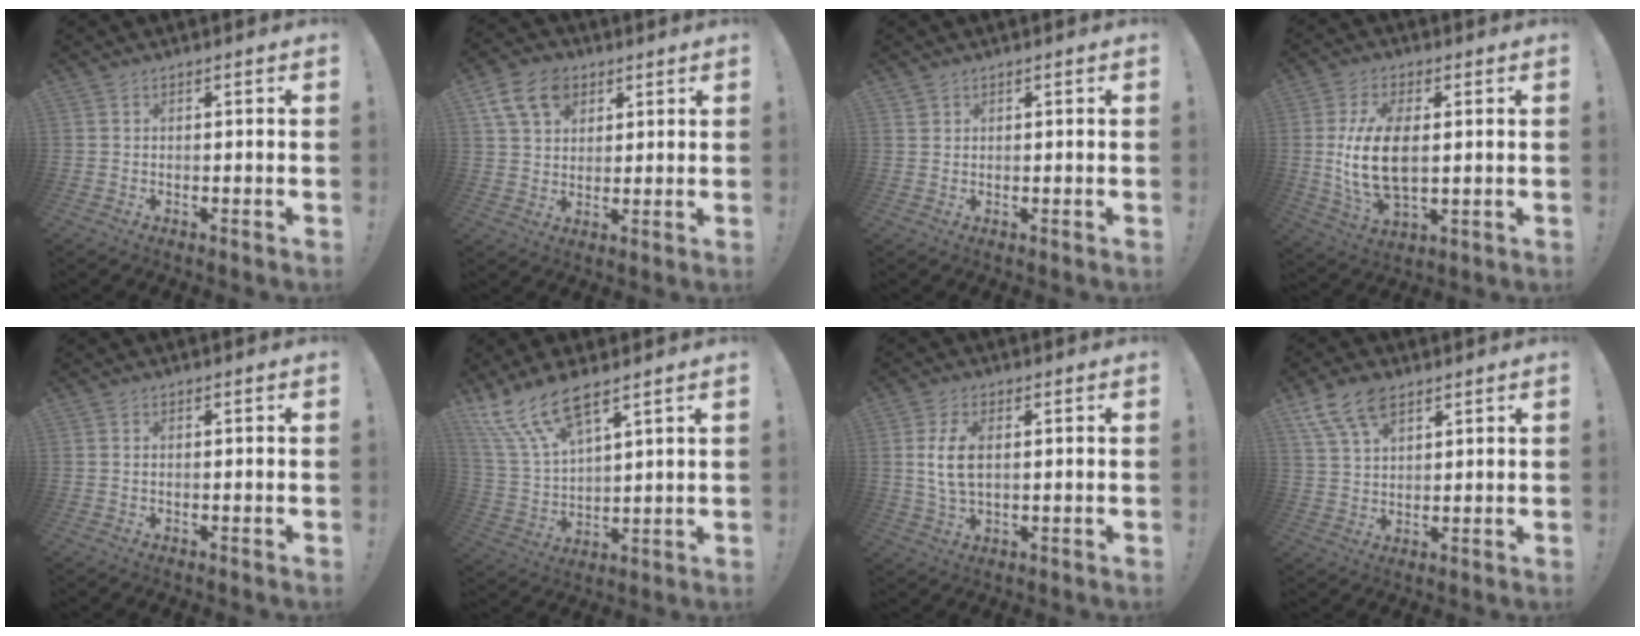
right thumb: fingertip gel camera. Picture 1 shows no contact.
{"total": 11.9, "force": [5.8, 8.6, 5.9], "torque": [-0.094, -0.016, 0.113]}
{"total": 1.2, "force": [0.9, 0.7, 0.3], "torque": [0.001, -0.003, 0.017]}
{"total": 14.9, "force": [0.8, 8.3, 12.3], "torque": [-0.226, -0.011, 0.015]}
{"total": 0.0}
{"total": 14.3, "force": [10.5, 4.8, 8.4], "torque": [-0.176, -0.053, 0.197]}
{"total": 8.1, "force": [1.2, 4.3, 6.7], "torque": [-0.121, -0.007, 0.019]}
{"total": 10.2, "force": [6.3, 5.4, 5.9], "torque": [-0.113, -0.016, 0.121]}